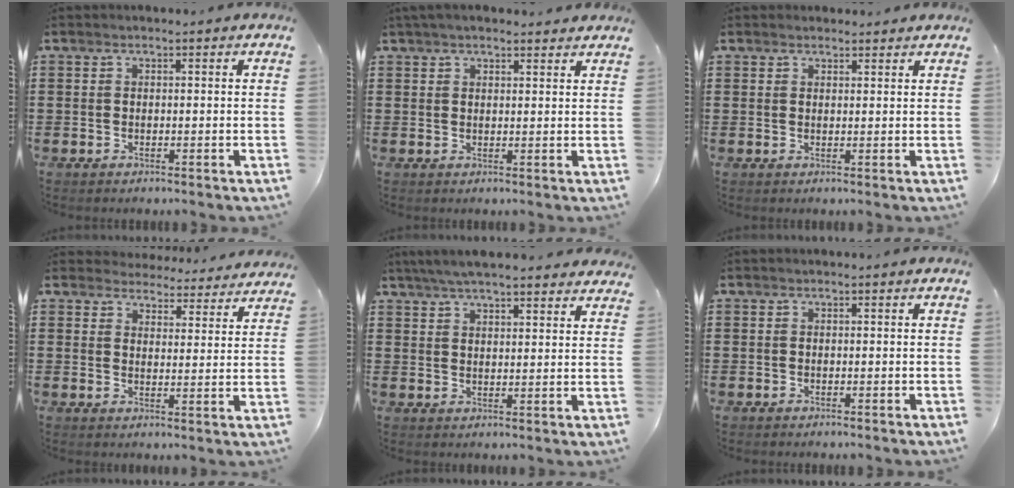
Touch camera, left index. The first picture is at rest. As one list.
[{"total": 2.3, "force": [2.1, 0.4, 1.0], "torque": [-0.023, 0.002, 0.039]}, {"total": 1.4, "force": [1.4, 0.4, 0.1], "torque": [-0.004, 0.002, 0.028]}, {"total": 4.3, "force": [4.3, 0.4, 0.1], "torque": [-0.015, -0.029, 0.075]}, {"total": 5.3, "force": [4.9, 0.3, 1.8], "torque": [-0.048, -0.010, 0.091]}, {"total": 0.0}]